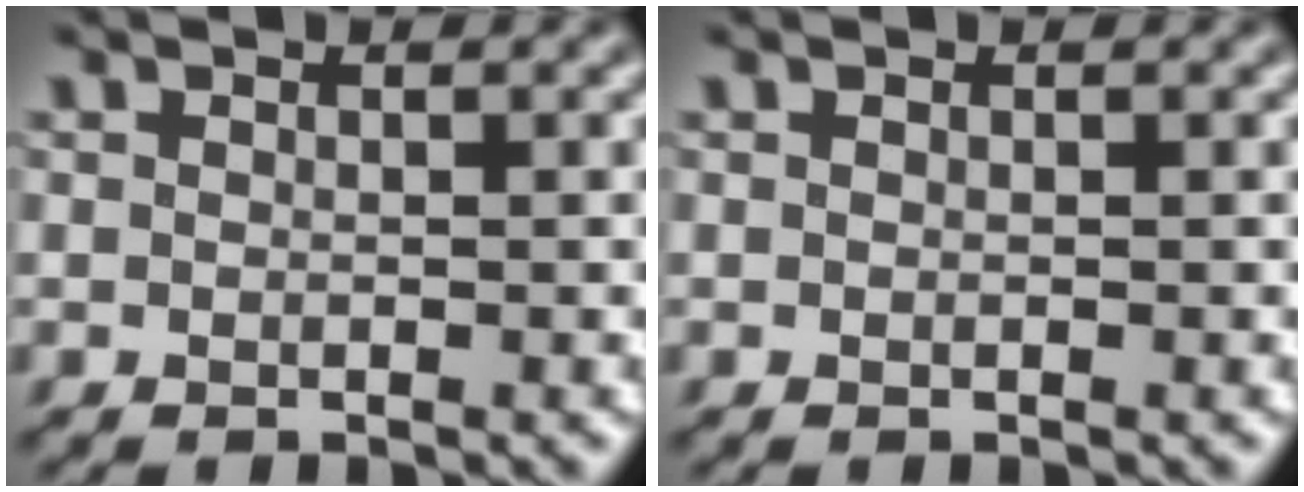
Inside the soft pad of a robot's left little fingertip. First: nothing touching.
{"total": 0.0}